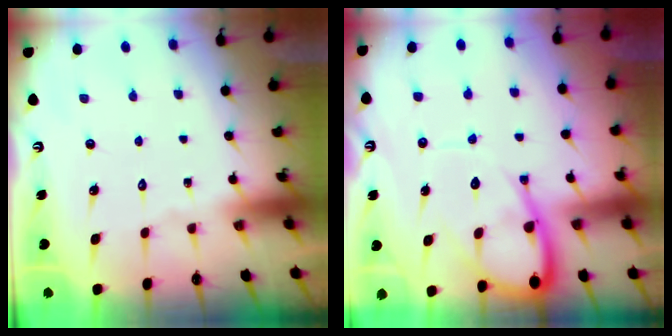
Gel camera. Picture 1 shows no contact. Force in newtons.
{"total": 11.4, "press": 11.4, "slide": 1.0}